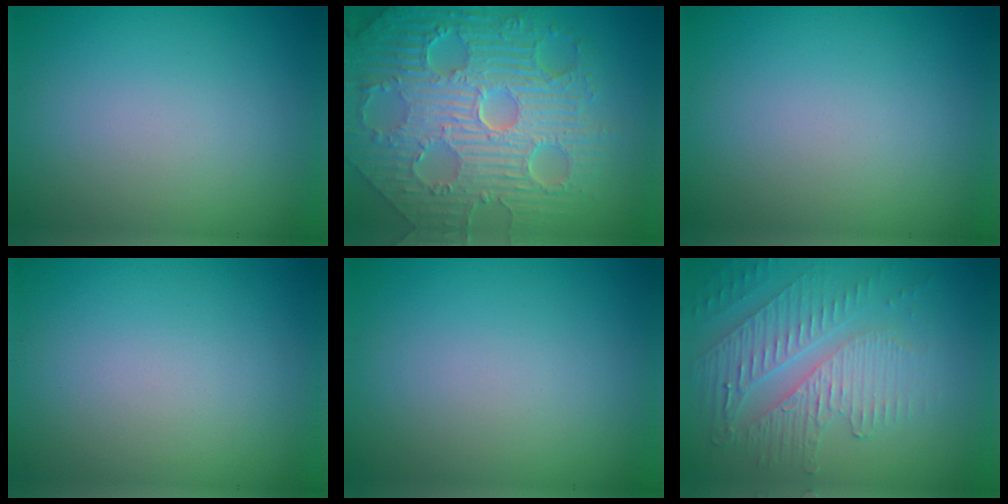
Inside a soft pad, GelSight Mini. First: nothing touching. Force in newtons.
{"total": 11.5, "press": 7.5, "slide": 8.8}
{"total": 0.0}
{"total": 0.0}
{"total": 0.0}
{"total": 5.5, "press": 3.6, "slide": 4.1}